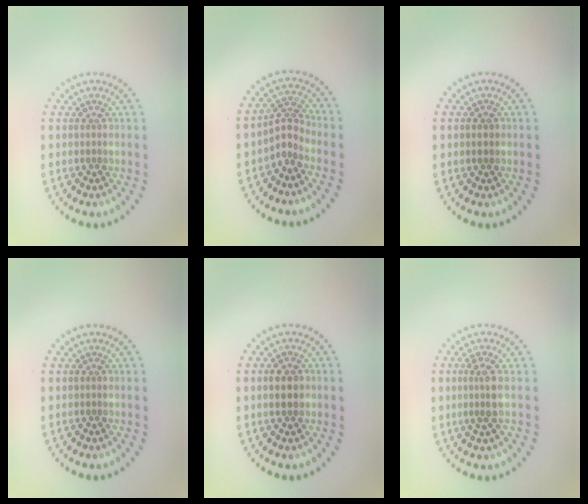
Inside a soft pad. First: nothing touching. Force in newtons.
{"total": 2.4, "press": 1.6, "slide": 1.8}
{"total": 1.2, "press": 1.2, "slide": 0.2}
{"total": 0.0}
{"total": 2.4, "press": 2.4, "slide": 0.1}
{"total": 2.2, "press": 1.8, "slide": 1.2}